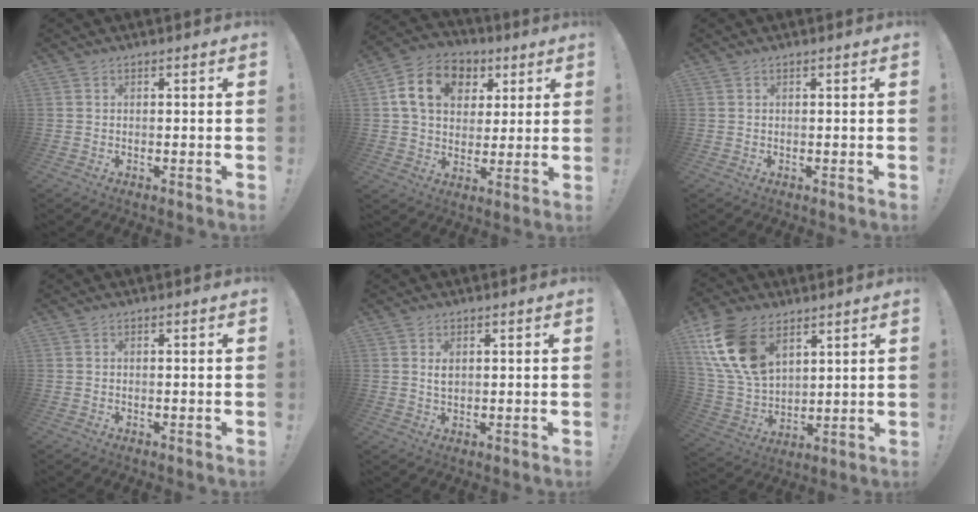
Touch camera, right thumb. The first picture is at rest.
{"total": 14.8, "force": [5.1, 11.4, 8.0], "torque": [-0.119, -0.005, 0.099]}
{"total": 0.0}
{"total": 0.0}
{"total": 2.0, "force": [0.7, 1.3, 1.4], "torque": [-0.017, -0.003, 0.010]}
{"total": 18.5, "force": [9.3, 11.4, 11.2], "torque": [-0.238, -0.046, 0.176]}